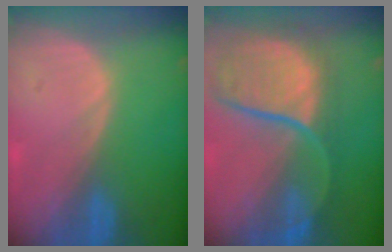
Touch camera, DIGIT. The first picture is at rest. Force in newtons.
{"total": 12.0, "press": 9.9, "slide": 6.9}